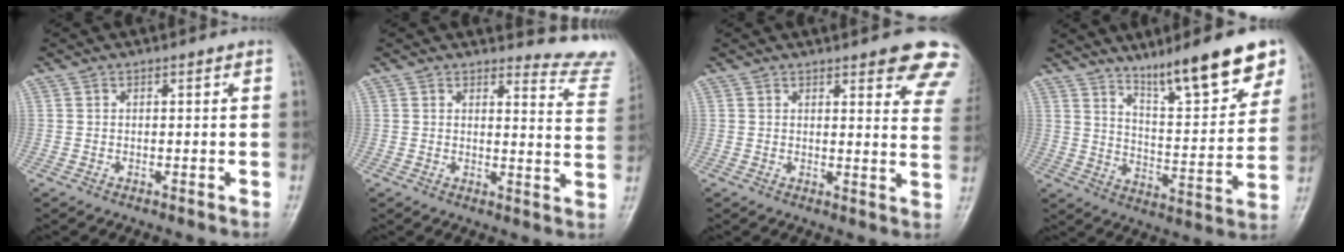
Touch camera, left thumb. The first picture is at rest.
{"total": 9.6, "force": [9.5, 0.5, -1.1], "torque": [0.041, -0.135, 0.084]}
{"total": 12.3, "force": [8.8, 3.4, 7.9], "torque": [-0.056, -0.039, 0.083]}
{"total": 16.4, "force": [11.3, 3.3, 11.4], "torque": [-0.141, -0.065, 0.184]}